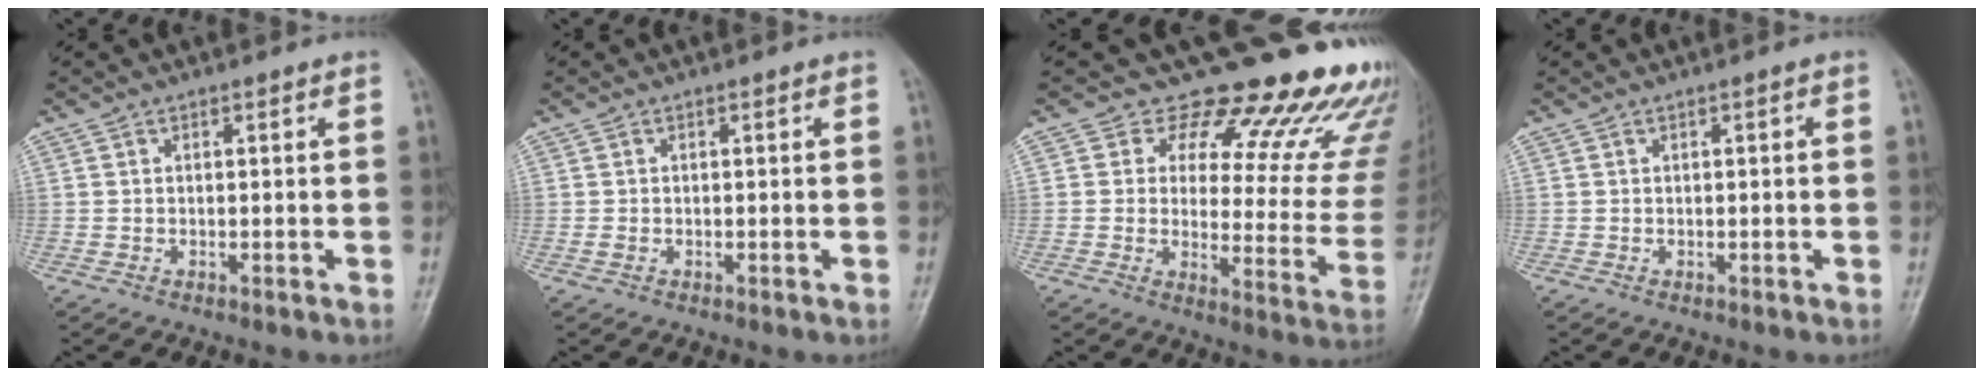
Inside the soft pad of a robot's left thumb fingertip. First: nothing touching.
{"total": 0.9, "force": [-0.2, 0.6, 0.6], "torque": [-0.015, -0.002, -0.003]}
{"total": 20.4, "force": [16.9, 8.0, 8.3], "torque": [-0.048, -0.127, 0.188]}
{"total": 0.0}